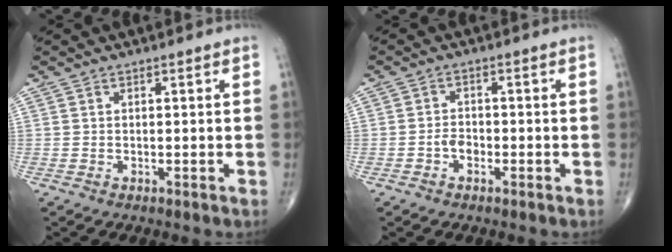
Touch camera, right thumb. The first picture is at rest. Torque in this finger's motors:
{"motor_torque": [0.17, 0.06, -0.03, -0.14, 0.02]}